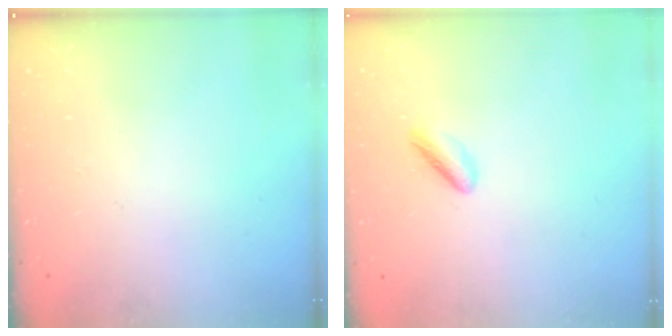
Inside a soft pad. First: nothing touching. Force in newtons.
{"total": 1.9, "press": 1.6, "slide": 1.1}